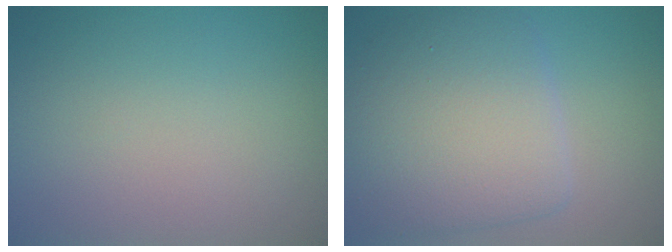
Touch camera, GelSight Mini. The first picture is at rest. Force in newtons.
{"total": 7.5, "press": 7.5, "slide": 0.1}